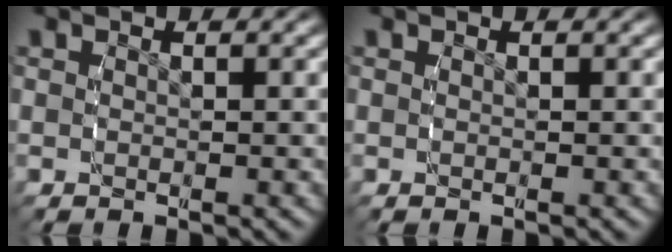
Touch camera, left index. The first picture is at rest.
{"total": 0.0}